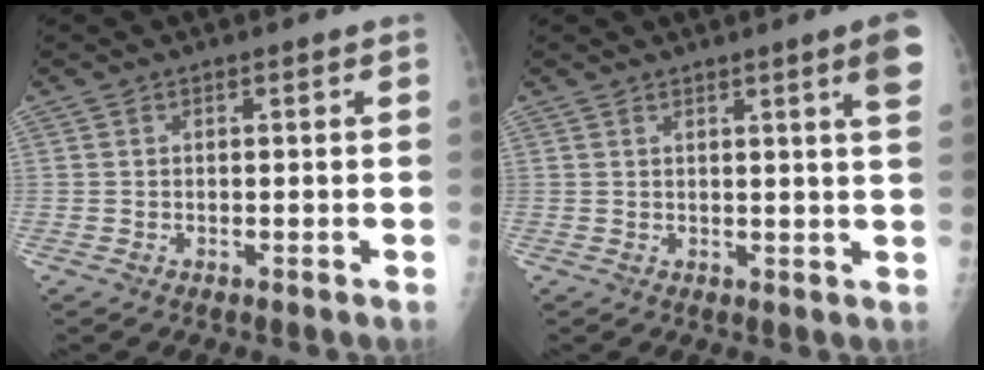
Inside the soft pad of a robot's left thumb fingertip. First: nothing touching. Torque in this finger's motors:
{"motor_torque": [0.90, 0.71, 0.46, -0.44, 0.18]}